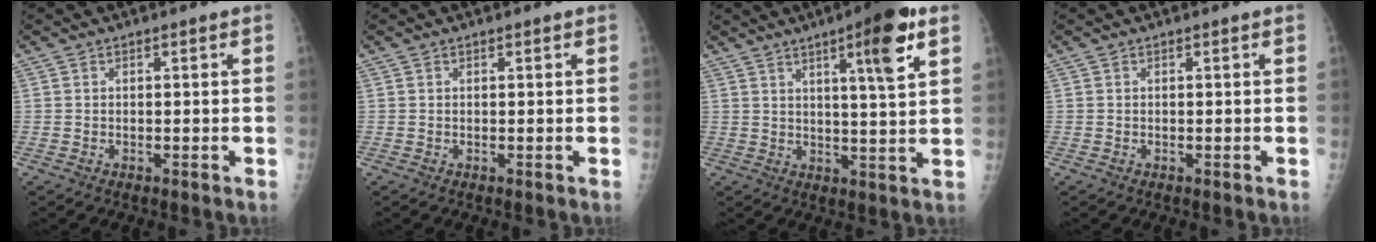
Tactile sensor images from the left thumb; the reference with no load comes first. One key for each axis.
{"total": 0.0}
{"total": 10.9, "fx": 5.4, "fy": 1.4, "fz": 9.3, "tx": -0.132, "ty": -0.024, "tz": 0.075}
{"total": 0.0}